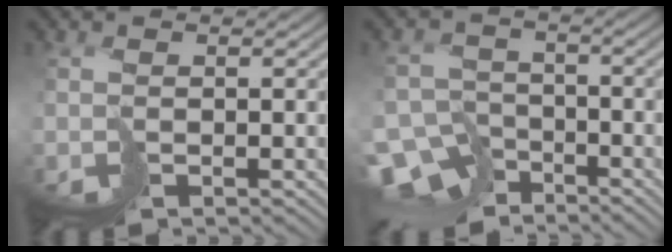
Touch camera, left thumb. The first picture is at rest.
{"total": 9.0, "force": [-7.4, 4.7, 2.1], "torque": [-0.039, -0.018, -0.131]}